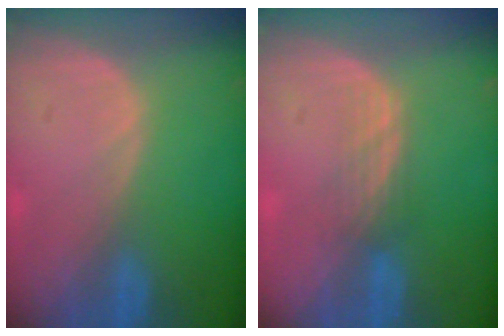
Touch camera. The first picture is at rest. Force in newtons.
{"total": 2.8, "press": 2.5, "slide": 1.2}